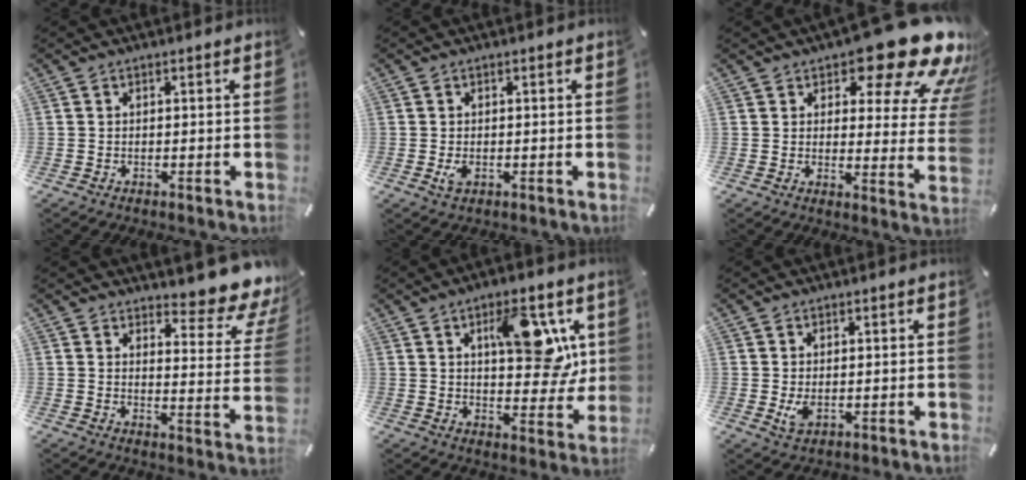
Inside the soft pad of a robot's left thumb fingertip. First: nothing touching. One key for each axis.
{"total": 2.2, "fx": -0.3, "fy": 1.2, "fz": 1.8, "tx": -0.047, "ty": -0.006, "tz": -0.009}
{"total": 18.6, "fx": 12.5, "fy": 6.9, "fz": 11.9, "tx": -0.154, "ty": -0.094, "tz": 0.206}
{"total": 9.9, "fx": 8.3, "fy": 3.3, "fz": 4.2, "tx": -0.043, "ty": -0.087, "tz": 0.140}
{"total": 14.2, "fx": 5.9, "fy": 7.1, "fz": 10.8, "tx": -0.133, "ty": -0.025, "tz": 0.094}
{"total": 3.4, "fx": -0.1, "fy": 2.0, "fz": 2.8, "tx": -0.063, "ty": -0.009, "tz": -0.007}